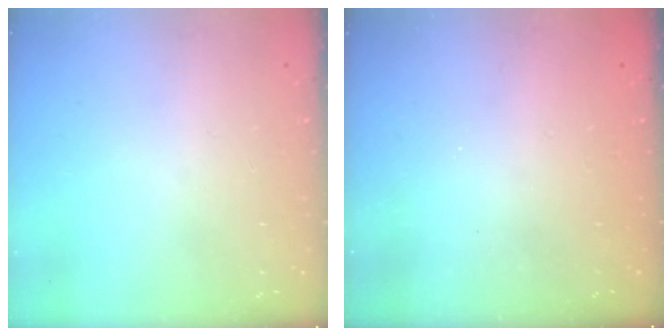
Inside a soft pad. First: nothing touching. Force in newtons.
{"total": 2.4, "press": 2.3, "slide": 0.8}